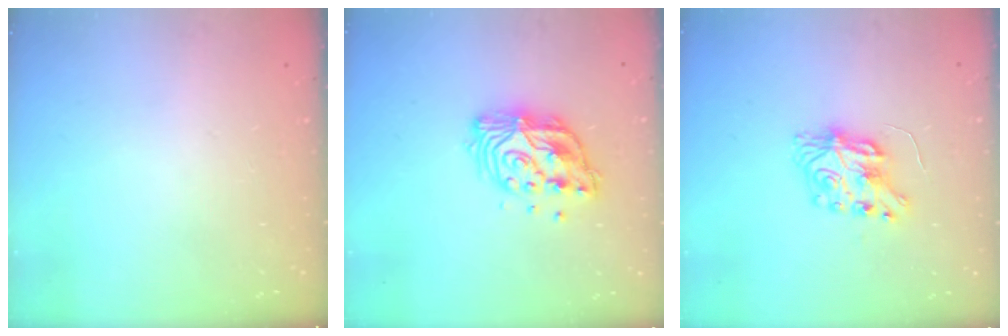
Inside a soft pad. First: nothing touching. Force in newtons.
{"total": 12.7, "press": 12.6, "slide": 1.0}
{"total": 7.9, "press": 7.9, "slide": 0.2}